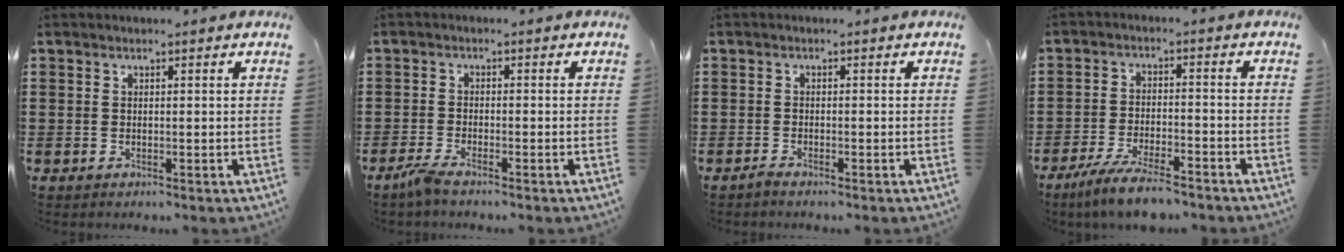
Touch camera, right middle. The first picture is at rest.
{"total": 2.4, "force": [-1.9, 0.2, 1.5], "torque": [-0.039, -0.003, -0.039]}
{"total": 0.9, "force": [-0.8, 0.1, 0.3], "torque": [-0.009, -0.004, -0.015]}
{"total": 6.4, "force": [-5.4, 0.8, 3.3], "torque": [-0.071, -0.005, -0.104]}